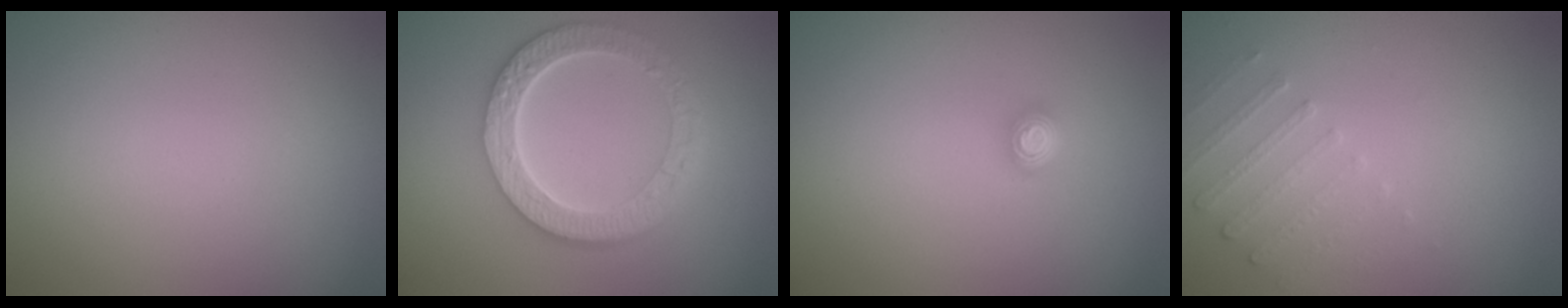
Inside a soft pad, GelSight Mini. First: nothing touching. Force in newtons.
{"total": 6.4, "press": 4.9, "slide": 4.0}
{"total": 1.6, "press": 1.2, "slide": 1.2}
{"total": 1.5, "press": 1.0, "slide": 1.1}